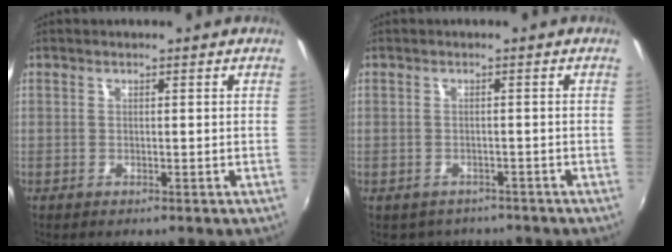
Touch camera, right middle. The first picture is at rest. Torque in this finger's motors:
{"motor_torque": [0.37, -0.40, -0.01, -0.01]}